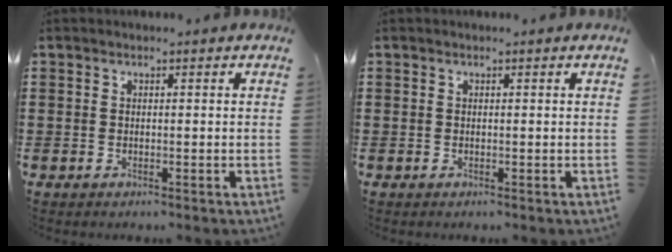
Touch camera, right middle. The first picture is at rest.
{"total": 0.0}